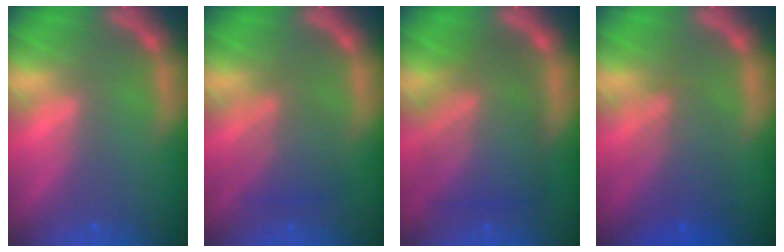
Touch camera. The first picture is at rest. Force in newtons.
{"total": 4.0}
{"total": 8.7}
{"total": 4.5}